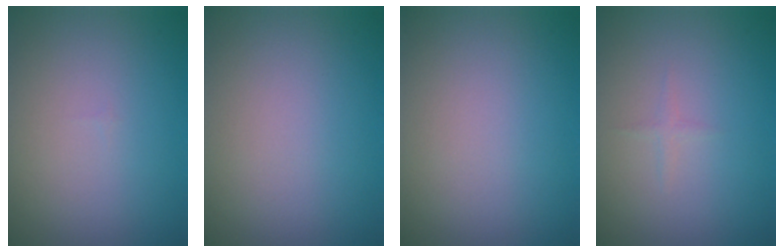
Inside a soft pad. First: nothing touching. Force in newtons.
{"total": 0.0}
{"total": 0.0}
{"total": 0.6, "press": 0.6, "slide": 0.0}